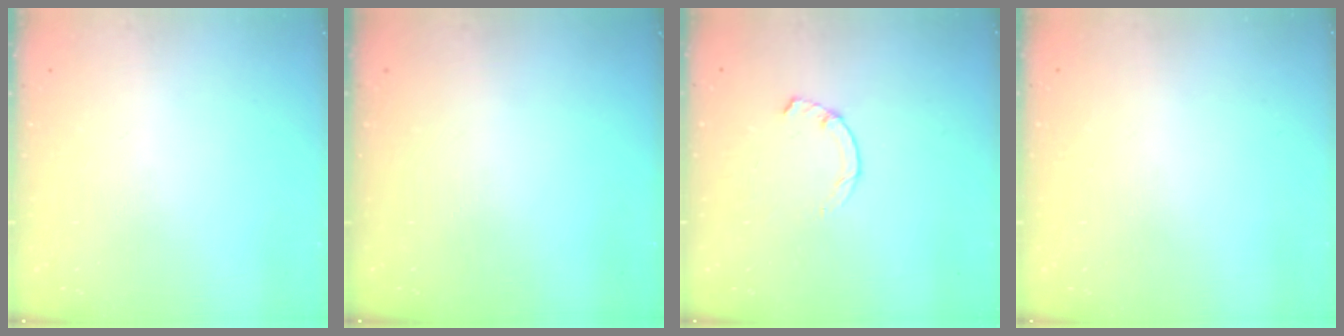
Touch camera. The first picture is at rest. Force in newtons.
{"total": 0.0}
{"total": 1.9, "press": 1.9, "slide": 0.3}
{"total": 2.7, "press": 2.7, "slide": 0.2}